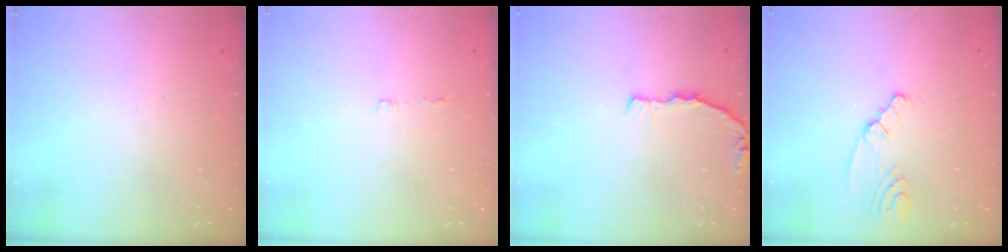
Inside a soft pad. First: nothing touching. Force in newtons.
{"total": 2.5, "press": 2.4, "slide": 0.4}
{"total": 3.3, "press": 3.3, "slide": 0.3}
{"total": 2.2, "press": 2.2, "slide": 0.4}